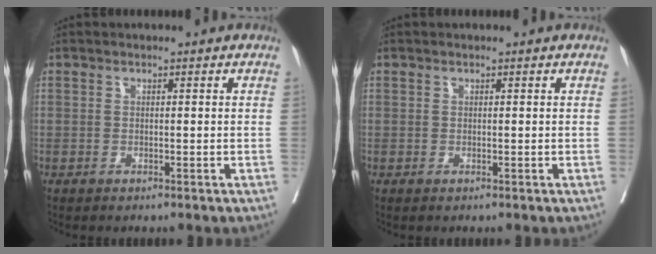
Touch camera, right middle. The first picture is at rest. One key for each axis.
{"total": 0.0}